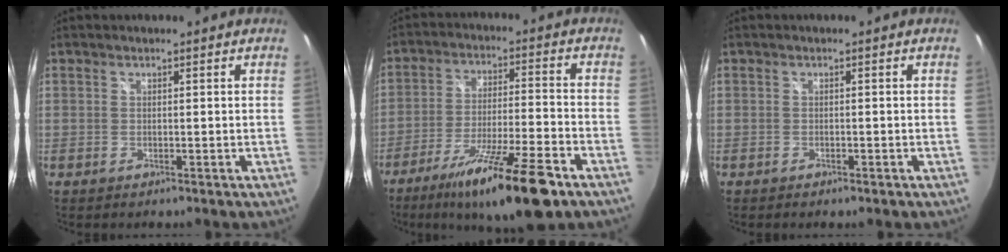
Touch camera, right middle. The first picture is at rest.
{"total": 17.1, "force": [-11.7, 2.0, 12.3], "torque": [-0.224, -0.027, -0.194]}
{"total": 1.1, "force": [-0.9, 0.4, 0.5], "torque": [-0.011, -0.004, -0.014]}